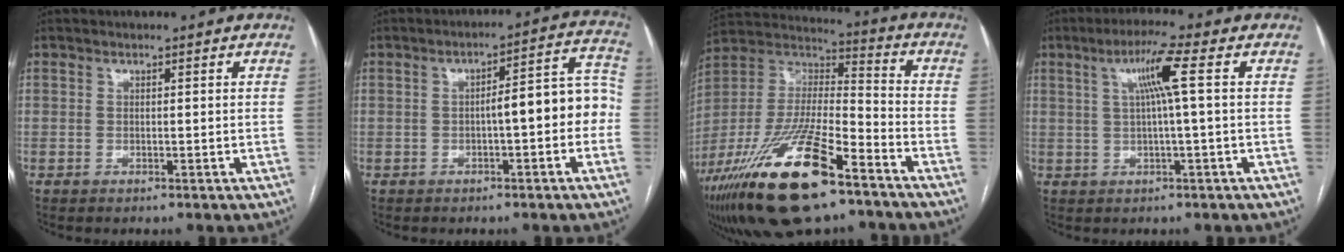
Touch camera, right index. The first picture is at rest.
{"total": 8.7, "force": [-1.2, 2.2, 8.3], "torque": [-0.101, 0.045, -0.017]}
{"total": 25.3, "force": [-15.5, 7.0, 18.8], "torque": [-0.387, -0.027, -0.275]}
{"total": 6.2, "force": [1.5, -0.8, 6.0], "torque": [-0.109, 0.012, 0.028]}